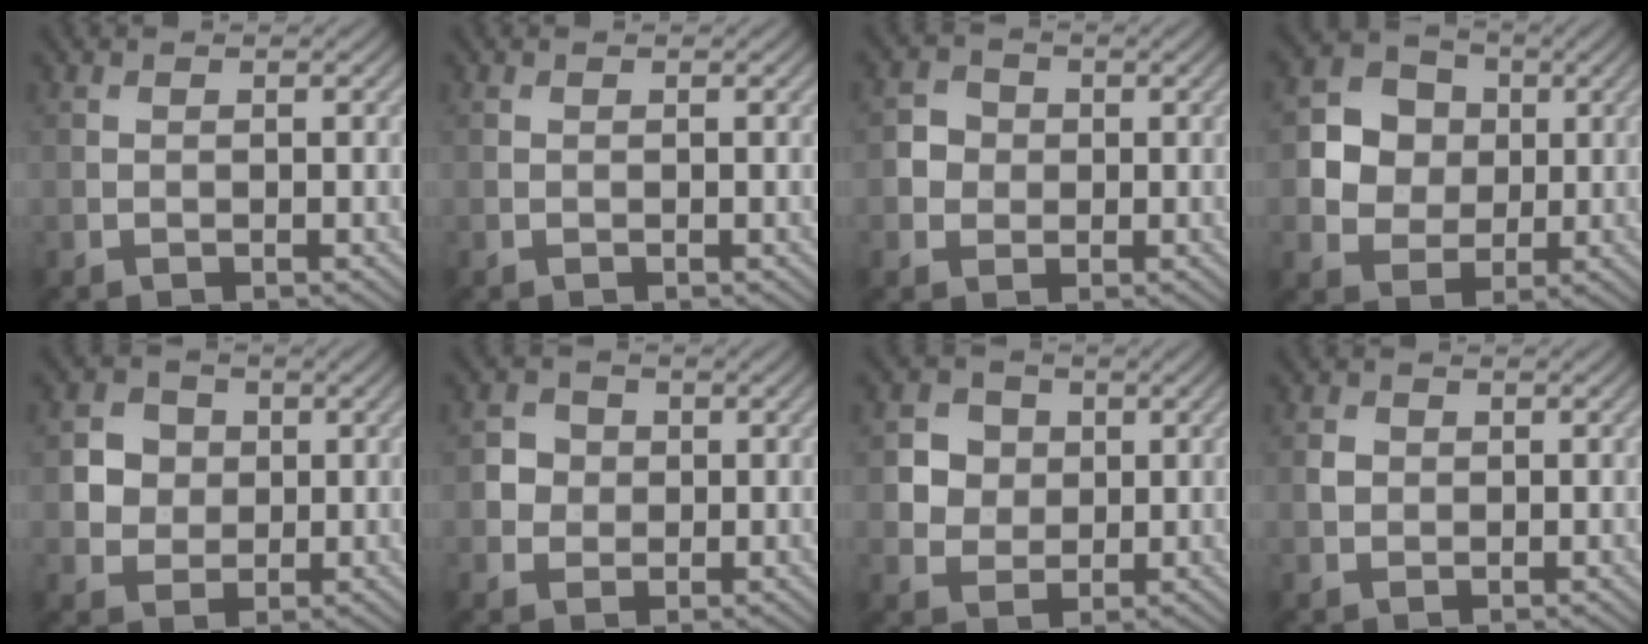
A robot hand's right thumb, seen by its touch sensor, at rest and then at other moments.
{"total": 0.0}
{"total": 2.6, "force": [-0.2, 2.5, 0.9], "torque": [-0.019, 0.000, -0.003]}
{"total": 6.9, "force": [0.8, 6.2, 3.1], "torque": [-0.073, 0.007, -0.001]}
{"total": 4.3, "force": [0.4, 4.0, 1.6], "torque": [-0.039, 0.001, -0.003]}
{"total": 2.9, "force": [0.1, 2.8, 0.9], "torque": [-0.024, 0.000, -0.006]}
{"total": 4.5, "force": [0.9, 4.1, 1.6], "torque": [-0.051, -0.002, 0.008]}
{"total": 1.4, "force": [0.1, 1.3, 0.6], "torque": [-0.012, -0.001, -0.001]}